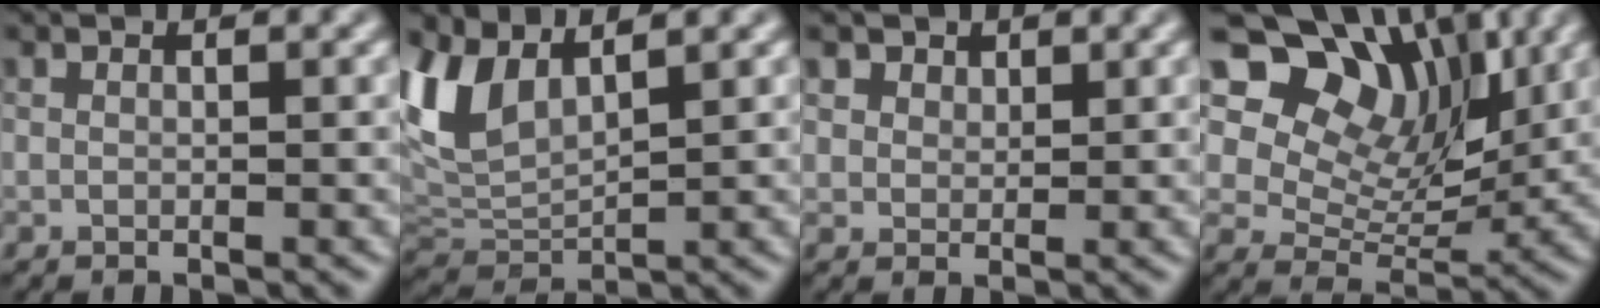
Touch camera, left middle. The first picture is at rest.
{"total": 5.4, "force": [1.5, 2.9, 4.3], "torque": [-0.121, 0.006, 0.038]}
{"total": 2.4, "force": [1.7, 1.6, 0.4], "torque": [-0.034, 0.000, 0.039]}
{"total": 8.6, "force": [3.4, 6.4, 4.6], "torque": [-0.066, -0.003, 0.062]}